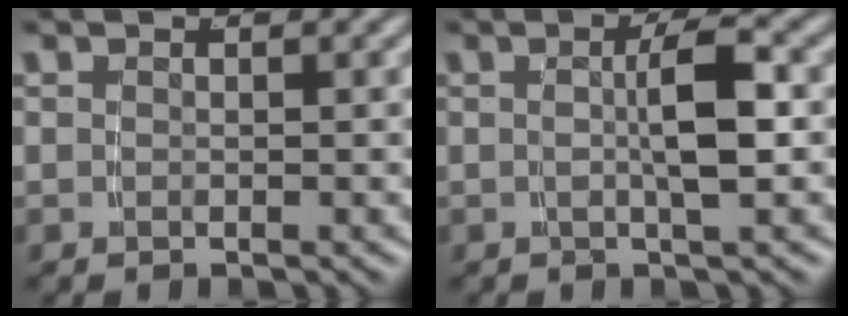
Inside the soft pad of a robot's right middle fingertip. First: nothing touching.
{"total": 3.4, "force": [-0.1, 0.0, 3.4], "torque": [-0.047, 0.003, 0.000]}